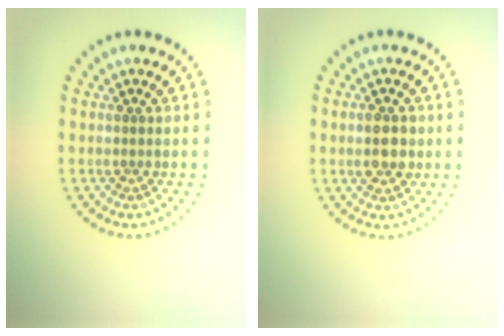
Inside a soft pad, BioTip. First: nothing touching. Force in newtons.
{"total": 2.8, "press": 2.8, "slide": 0.3}